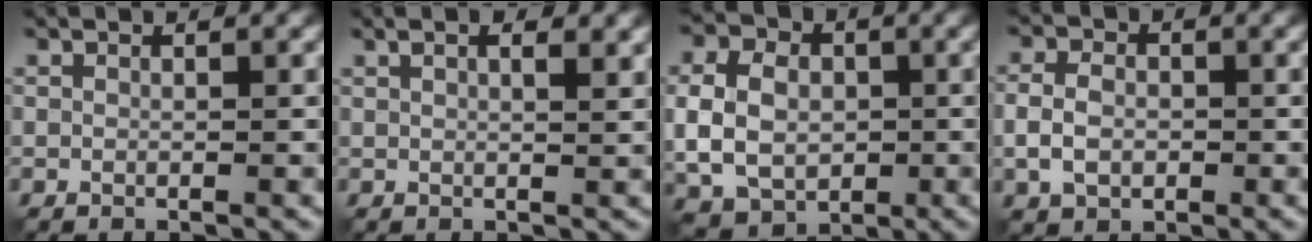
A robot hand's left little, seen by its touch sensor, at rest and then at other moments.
{"total": 4.3, "force": [2.2, 2.0, 3.2], "torque": [-0.037, 0.022, 0.012]}
{"total": 9.0, "force": [-0.6, 7.1, 5.6], "torque": [-0.106, 0.012, -0.025]}
{"total": 3.9, "force": [-1.0, 2.9, 2.3], "torque": [-0.045, -0.003, -0.018]}